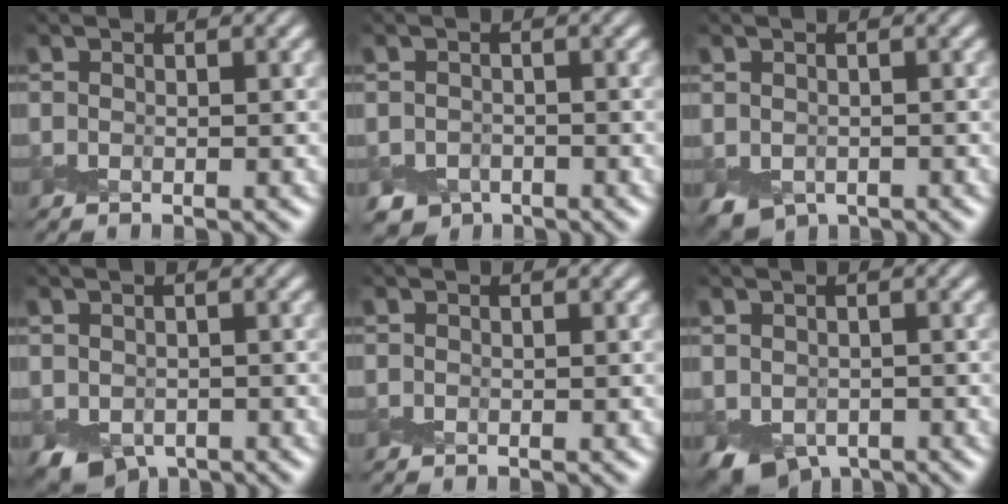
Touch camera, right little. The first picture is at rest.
{"total": 2.0, "force": [-1.3, 1.4, 0.1], "torque": [0.007, 0.002, -0.029]}
{"total": 1.3, "force": [-0.1, 1.2, 0.5], "torque": [-0.010, -0.002, -0.003]}
{"total": 2.9, "force": [-0.6, 2.3, 1.6], "torque": [-0.031, -0.010, -0.010]}
{"total": 0.0}
{"total": 3.6, "force": [-1.0, 2.8, 2.1], "torque": [-0.039, -0.013, -0.015]}